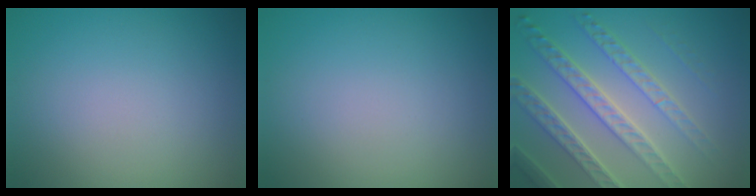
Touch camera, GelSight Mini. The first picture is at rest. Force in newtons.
{"total": 0.0}
{"total": 7.2, "press": 5.1, "slide": 5.1}